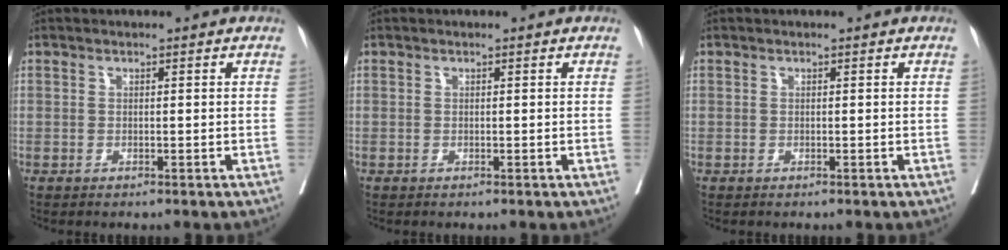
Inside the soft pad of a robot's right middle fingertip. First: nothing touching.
{"total": 0.0}
{"total": 0.0}